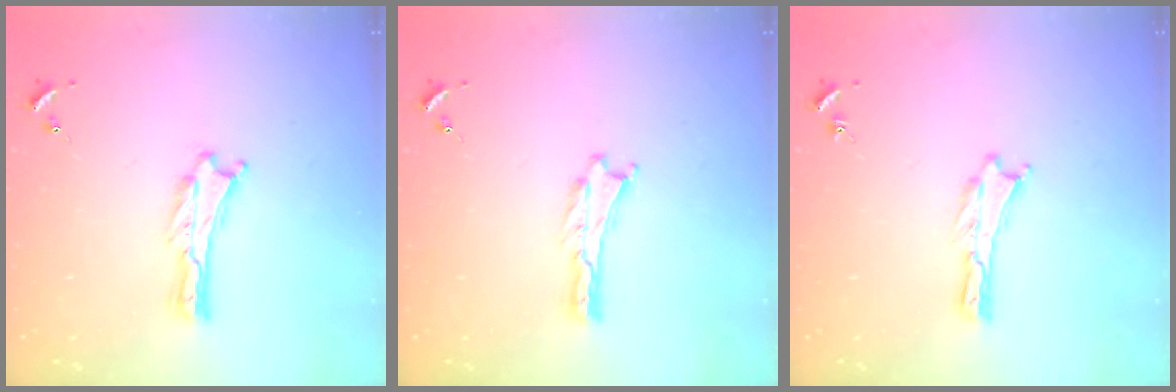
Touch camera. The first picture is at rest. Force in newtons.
{"total": 0.0}
{"total": 0.0}